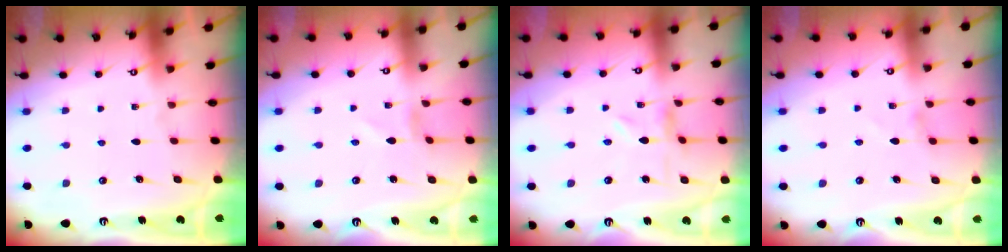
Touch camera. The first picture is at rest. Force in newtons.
{"total": 0.0}
{"total": 0.7, "press": 0.7, "slide": 0.2}
{"total": 0.0}